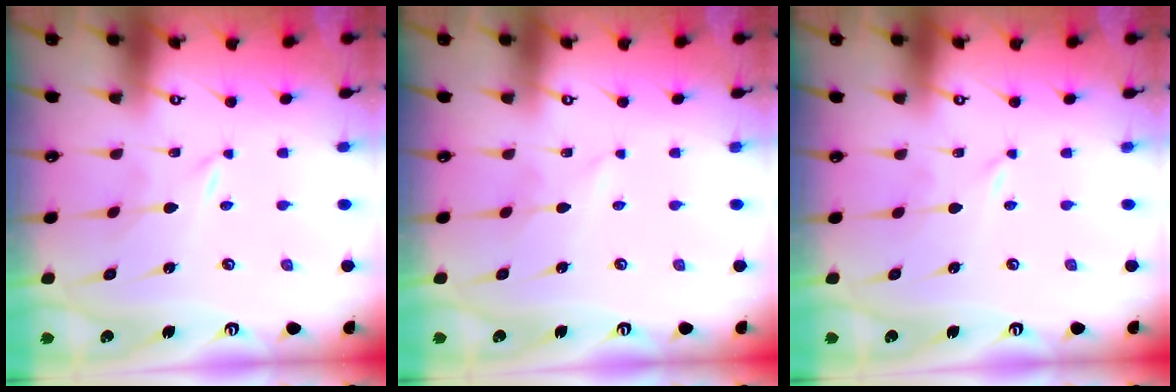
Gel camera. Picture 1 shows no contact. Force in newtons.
{"total": 1.9, "press": 1.9, "slide": 0.2}
{"total": 0.0}